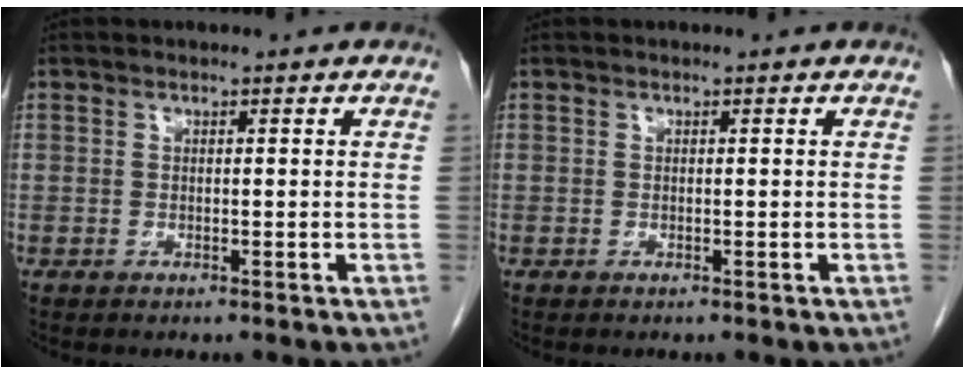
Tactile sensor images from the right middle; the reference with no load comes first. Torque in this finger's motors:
{"motor_torque": [0.07, -0.25, 0.03, 0.00]}